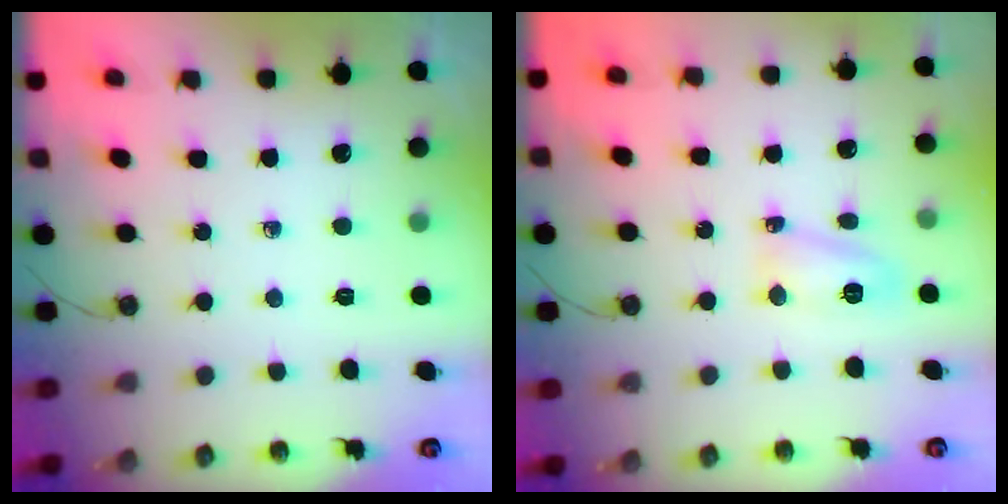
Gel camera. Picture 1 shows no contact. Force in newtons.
{"total": 6.6, "press": 6.4, "slide": 1.8}